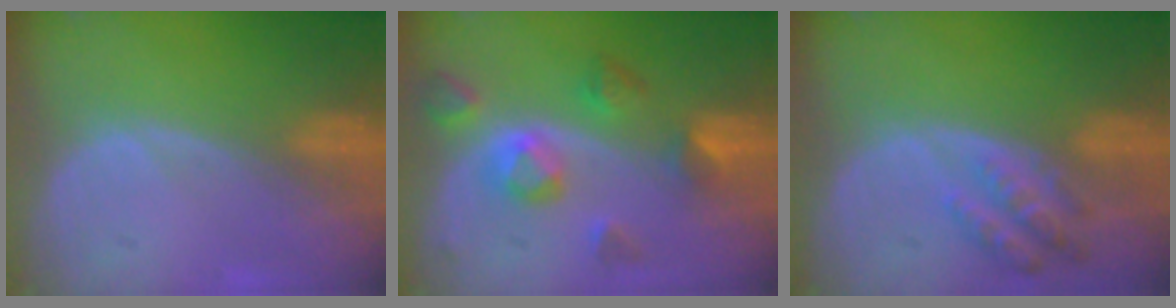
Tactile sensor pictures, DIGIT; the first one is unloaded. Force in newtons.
{"total": 7.4, "press": 6.9, "slide": 2.8}
{"total": 5.3, "press": 5.0, "slide": 1.9}